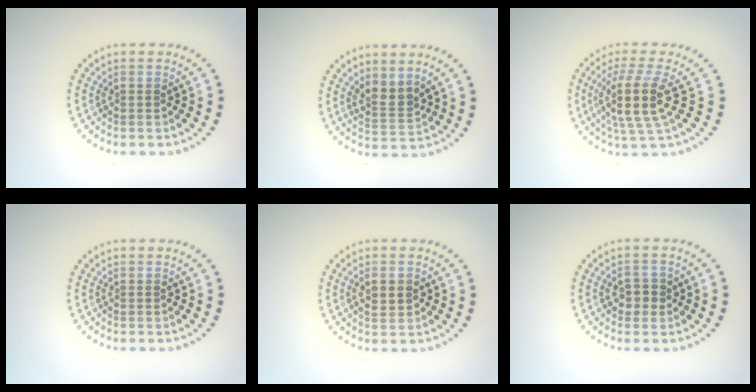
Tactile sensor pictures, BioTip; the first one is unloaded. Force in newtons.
{"total": 2.6, "press": 2.2, "slide": 1.4}
{"total": 4.7, "press": 3.8, "slide": 2.8}
{"total": 0.0}
{"total": 1.6, "press": 1.6, "slide": 0.2}
{"total": 1.9, "press": 1.8, "slide": 0.4}